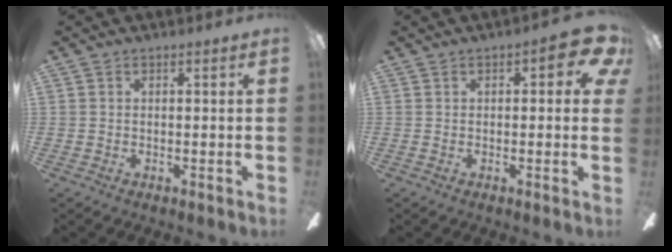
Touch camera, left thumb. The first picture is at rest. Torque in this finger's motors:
{"motor_torque": [-0.14, 0.30, 0.83, -0.19, 0.05]}